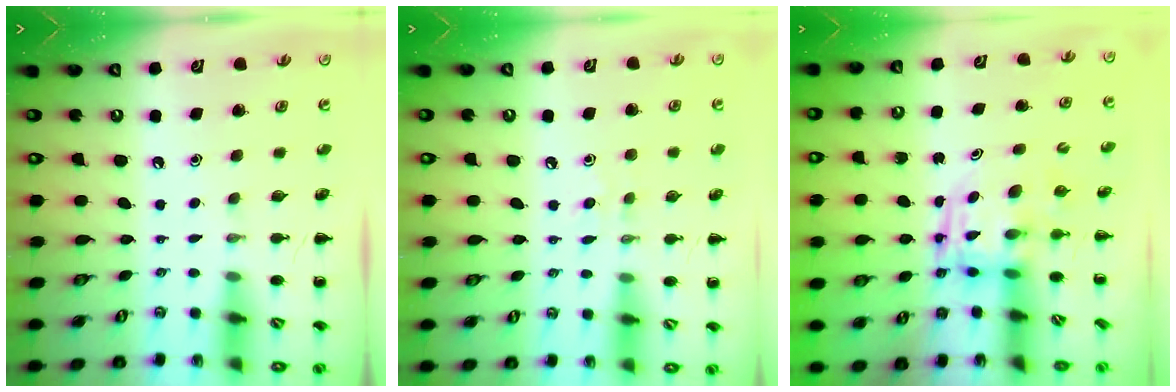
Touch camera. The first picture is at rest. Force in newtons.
{"total": 5.3, "press": 4.9, "slide": 1.8}
{"total": 3.9, "press": 3.8, "slide": 0.7}